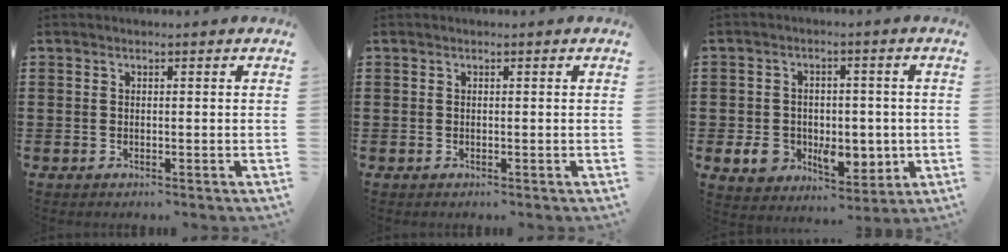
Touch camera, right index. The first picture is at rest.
{"total": 0.0}
{"total": 7.3, "force": [-1.2, 5.9, 4.1], "torque": [-0.091, 0.006, -0.016]}